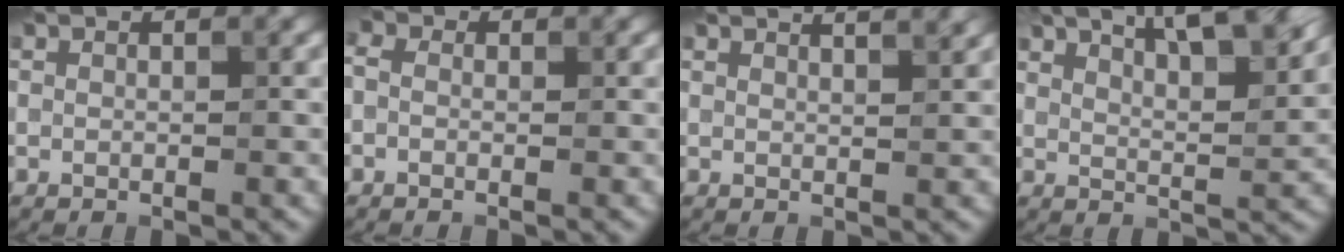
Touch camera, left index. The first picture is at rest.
{"total": 2.2, "force": [0.2, 1.7, 1.4], "torque": [-0.025, 0.006, -0.019]}
{"total": 5.1, "force": [3.7, 1.9, 2.8], "torque": [-0.004, 0.034, 0.012]}
{"total": 10.8, "force": [7.1, 3.4, 7.3], "torque": [-0.081, 0.033, 0.079]}